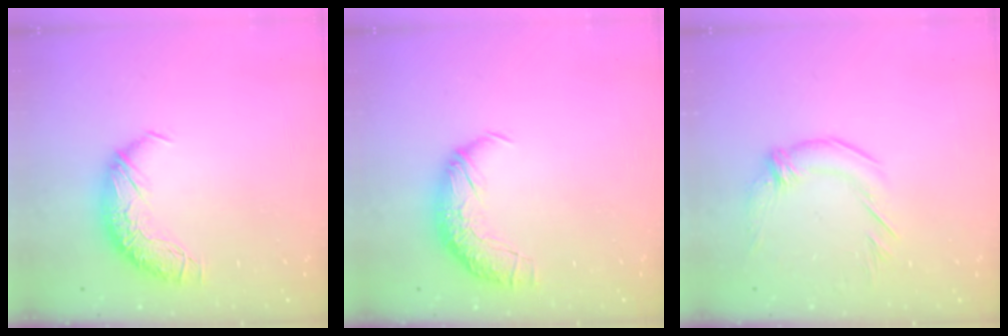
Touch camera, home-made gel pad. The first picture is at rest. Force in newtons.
{"total": 2.4, "press": 1.0, "slide": 2.2}
{"total": 1.9, "press": 0.8, "slide": 1.7}